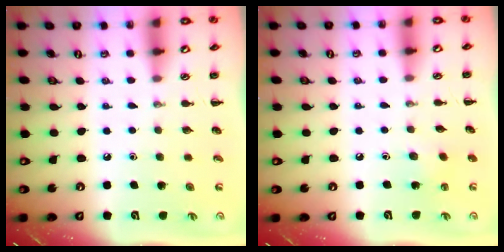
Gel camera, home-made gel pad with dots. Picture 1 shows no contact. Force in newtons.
{"total": 2.8, "press": 2.7, "slide": 0.9}